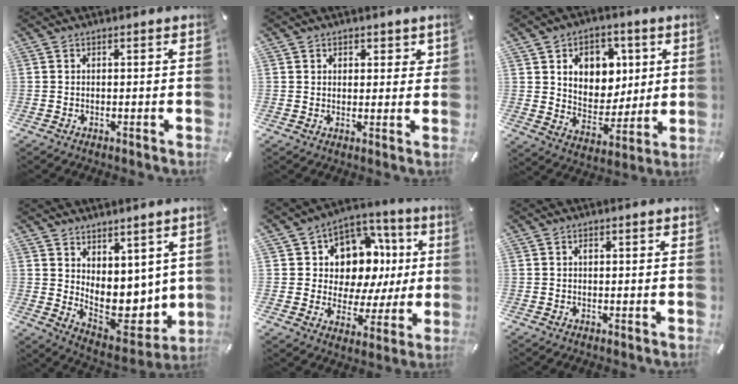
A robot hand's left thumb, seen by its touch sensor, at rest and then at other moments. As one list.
[{"total": 3.1, "force": [1.5, 2.6, 0.9], "torque": [0.010, -0.005, 0.020]}, {"total": 11.0, "force": [4.2, 9.3, 4.2], "torque": [-0.057, -0.027, 0.078]}, {"total": 9.6, "force": [2.7, 7.5, 5.2], "torque": [-0.053, -0.052, 0.069]}, {"total": 12.1, "force": [3.6, 10.0, 5.9], "torque": [-0.082, -0.045, 0.070]}, {"total": 0.6, "force": [0.1, 0.4, 0.5], "torque": [-0.010, 0.000, 0.002]}]